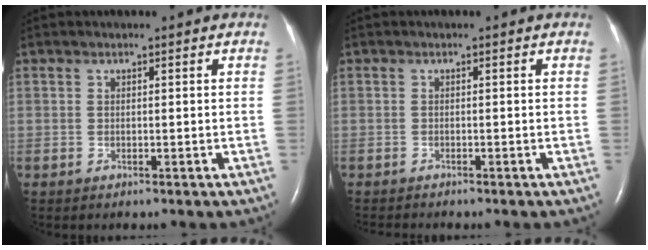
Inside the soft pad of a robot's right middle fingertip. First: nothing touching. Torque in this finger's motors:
{"motor_torque": [0.18, -0.27, -0.05, -0.01]}